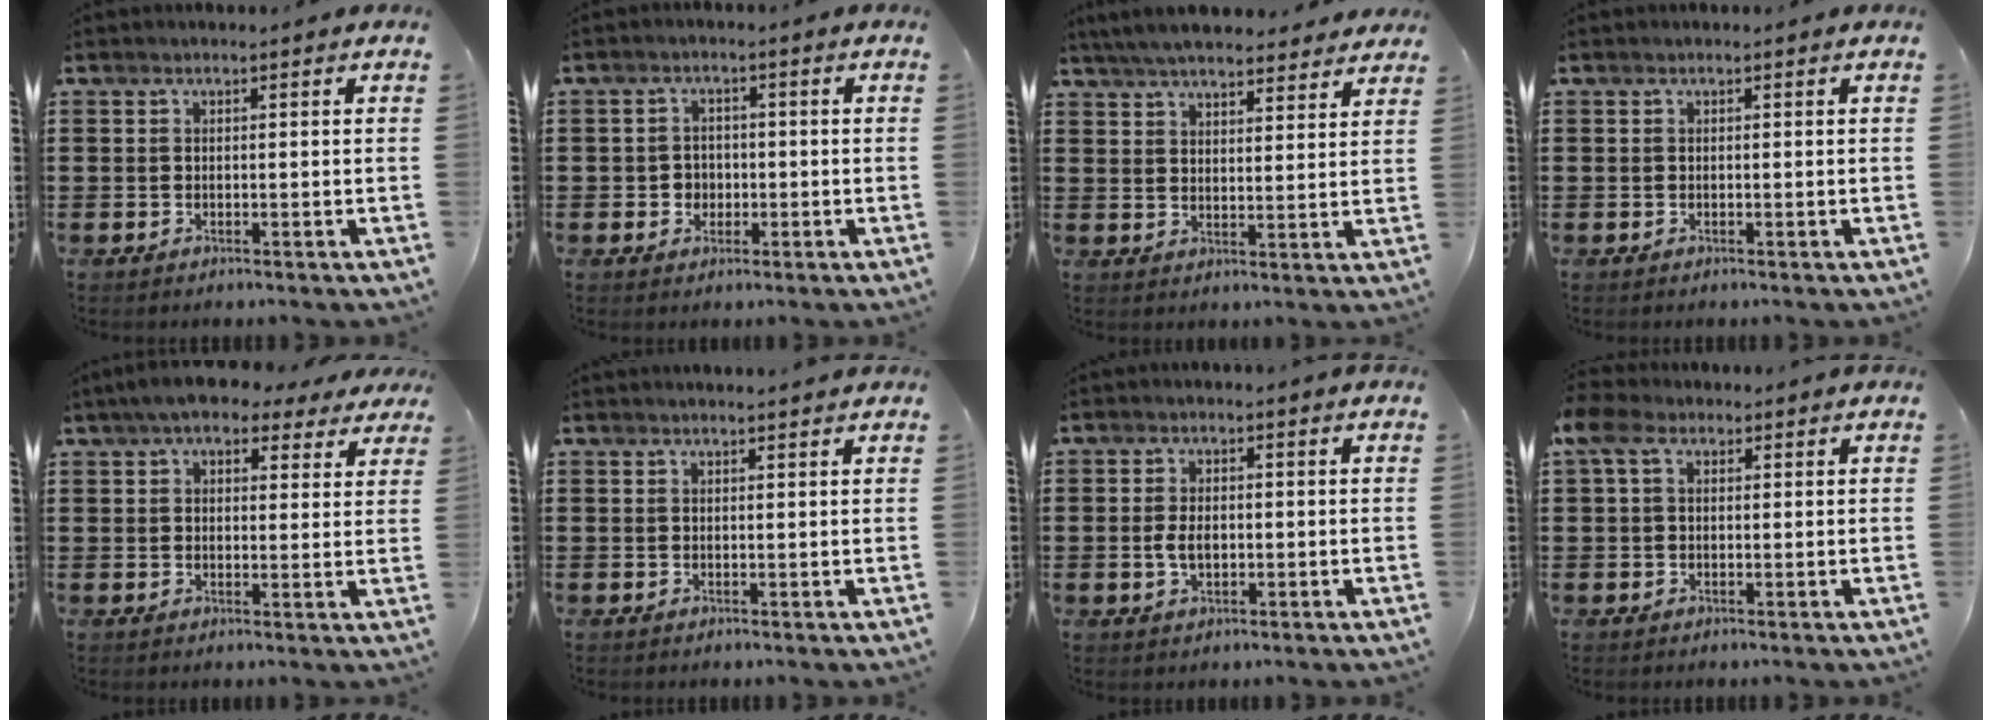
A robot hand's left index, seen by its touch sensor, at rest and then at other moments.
{"total": 2.6, "force": [-0.6, 2.4, 0.9], "torque": [-0.025, 0.004, -0.015]}
{"total": 5.7, "force": [5.4, 0.6, 1.7], "torque": [-0.050, -0.016, 0.100]}
{"total": 0.0}
{"total": 6.2, "force": [4.9, 2.1, 3.1], "torque": [-0.070, 0.001, 0.089]}
{"total": 1.1, "force": [1.0, -0.1, 0.3], "torque": [-0.006, -0.002, 0.020]}
{"total": 3.5, "force": [-0.3, 2.0, 2.9], "torque": [-0.062, 0.003, -0.008]}
{"total": 4.5, "force": [1.6, 2.9, 3.1], "torque": [-0.084, 0.009, 0.023]}